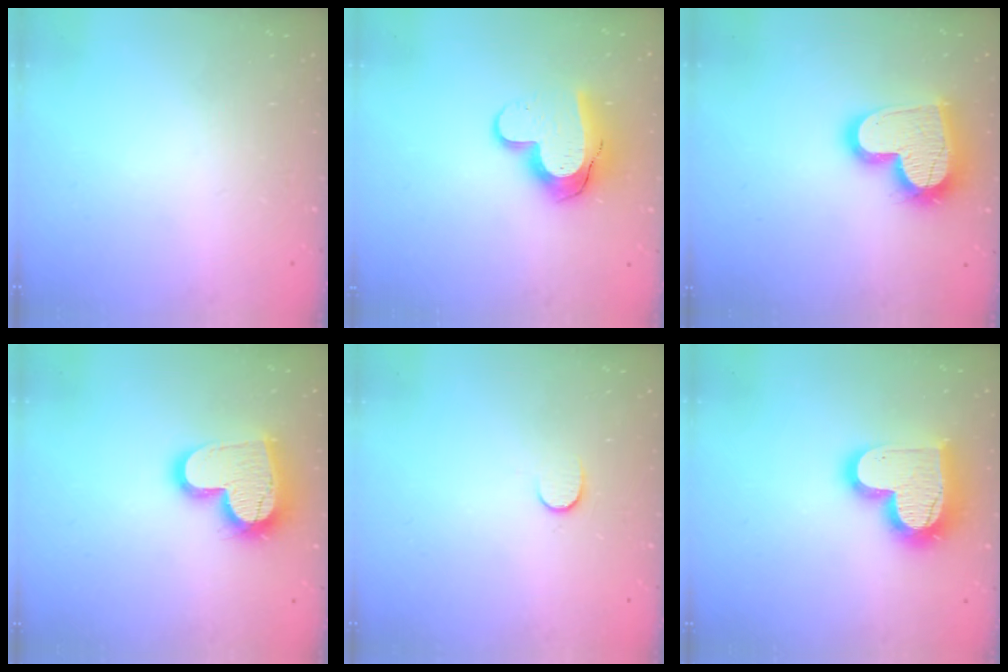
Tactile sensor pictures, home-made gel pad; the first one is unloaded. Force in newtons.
{"total": 13.3, "press": 13.3, "slide": 1.1}
{"total": 19.3, "press": 19.2, "slide": 1.5}
{"total": 18.2, "press": 18.1, "slide": 1.5}
{"total": 6.3, "press": 6.3, "slide": 0.5}
{"total": 18.8, "press": 18.7, "slide": 1.6}